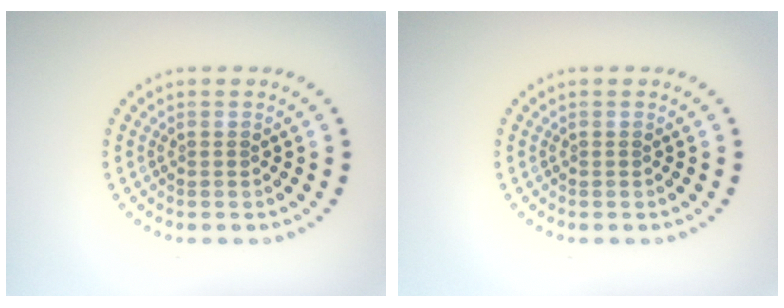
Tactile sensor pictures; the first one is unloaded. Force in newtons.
{"total": 0.0}